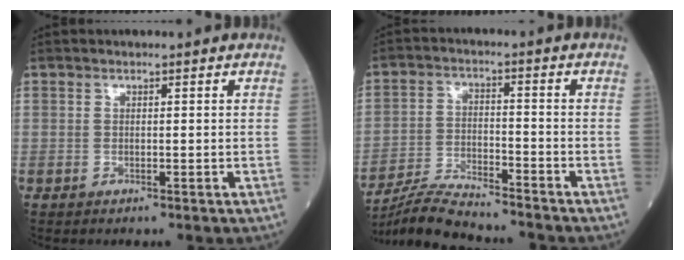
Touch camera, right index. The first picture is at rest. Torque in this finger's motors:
{"motor_torque": [-0.03, -0.42, 0.17, 0.04]}